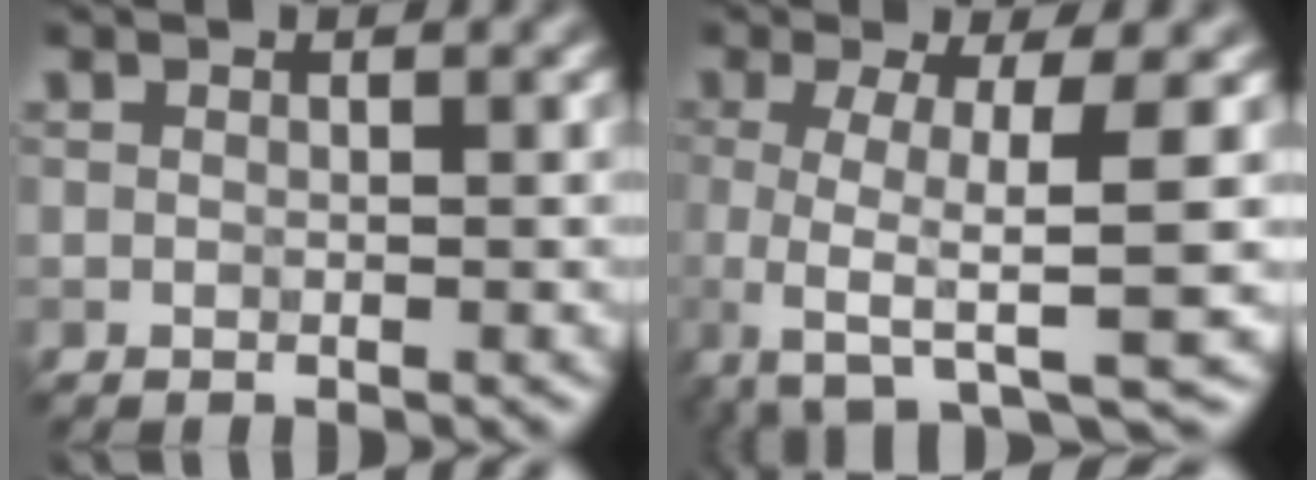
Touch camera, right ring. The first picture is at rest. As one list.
[{"total": 7.6, "force": [-1.6, 1.9, 7.2], "torque": [-0.102, -0.012, -0.038]}]